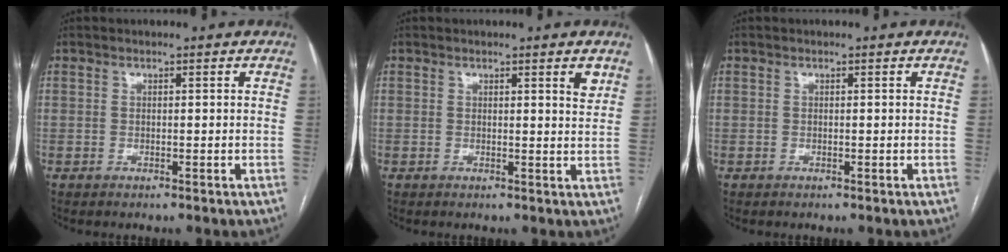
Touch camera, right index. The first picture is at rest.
{"total": 2.2, "force": [1.3, 0.1, 1.7], "torque": [-0.022, -0.007, 0.014]}
{"total": 0.0}